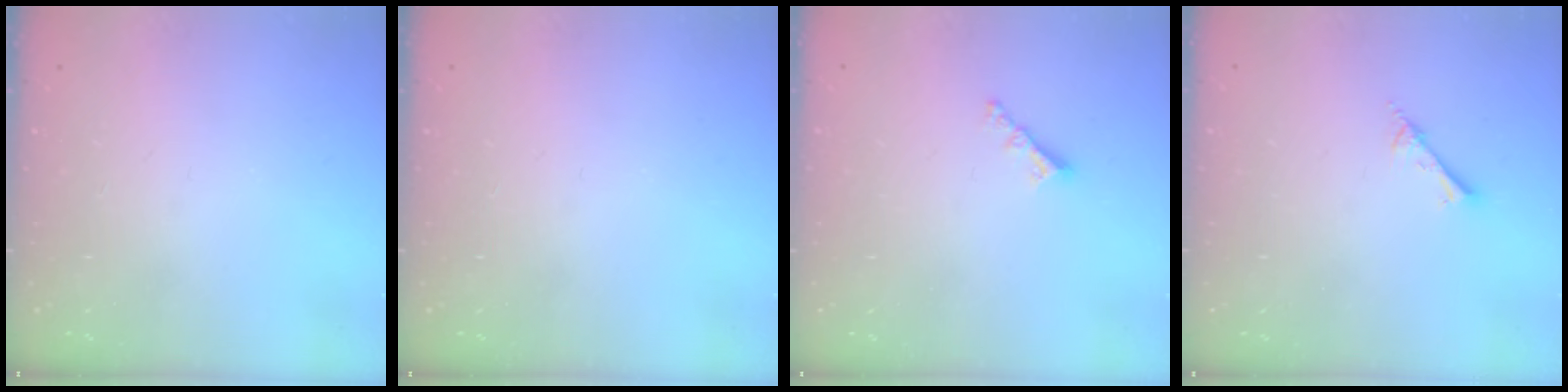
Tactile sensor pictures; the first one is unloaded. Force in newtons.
{"total": 0.0}
{"total": 3.6, "press": 3.6, "slide": 0.4}
{"total": 2.0, "press": 2.0, "slide": 0.2}